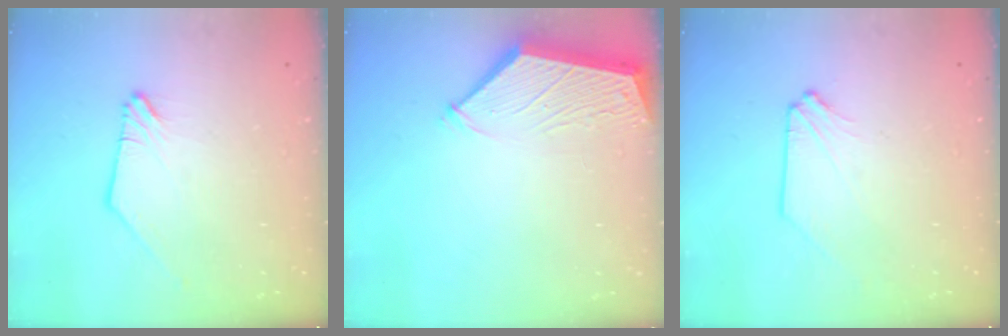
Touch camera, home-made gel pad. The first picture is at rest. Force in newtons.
{"total": 3.8, "press": 3.8, "slide": 0.6}
{"total": 0.0}